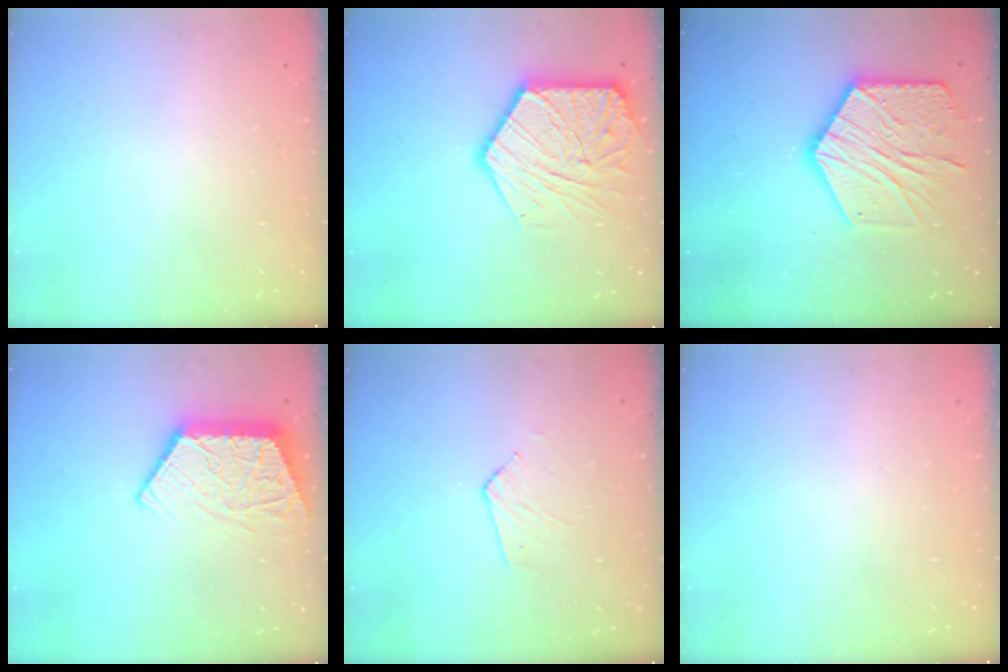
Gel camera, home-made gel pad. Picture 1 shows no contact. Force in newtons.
{"total": 17.4, "press": 17.4, "slide": 1.4}
{"total": 18.6, "press": 18.6, "slide": 1.4}
{"total": 12.1, "press": 12.1, "slide": 1.0}
{"total": 2.6, "press": 2.6, "slide": 0.2}
{"total": 0.0}